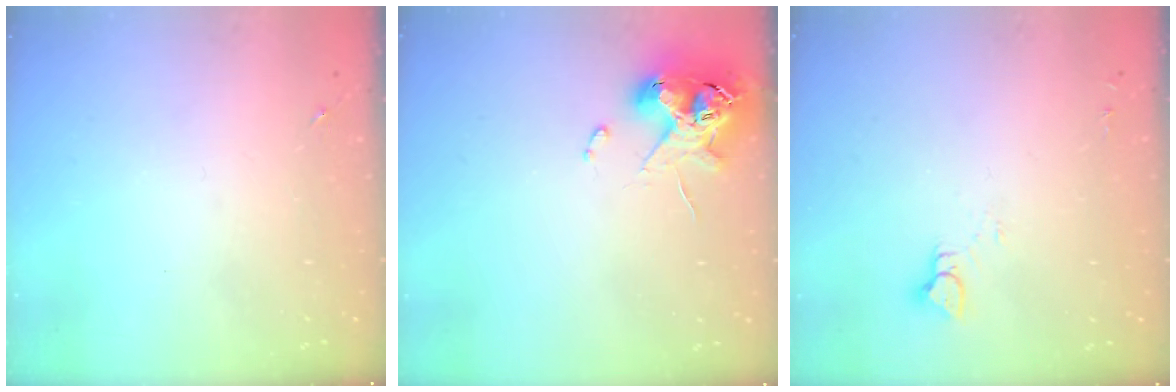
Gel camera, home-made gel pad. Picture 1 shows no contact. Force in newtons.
{"total": 10.9, "press": 10.8, "slide": 1.6}
{"total": 3.1, "press": 3.1, "slide": 0.2}